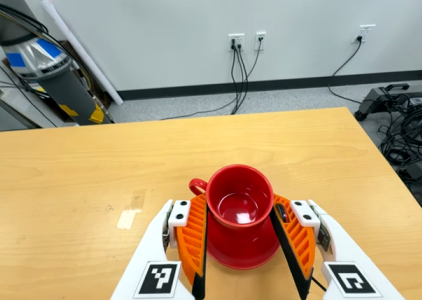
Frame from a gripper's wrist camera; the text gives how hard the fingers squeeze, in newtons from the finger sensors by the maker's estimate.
{"total": 0.8, "left": 1.6, "right": 0.0}